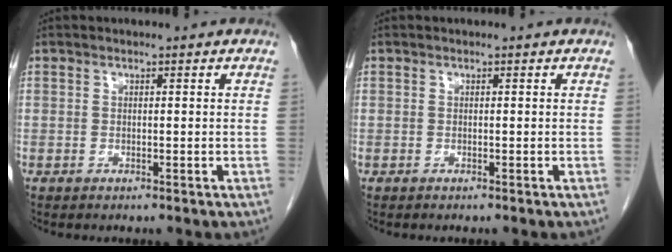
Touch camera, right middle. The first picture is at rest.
{"total": 0.0}